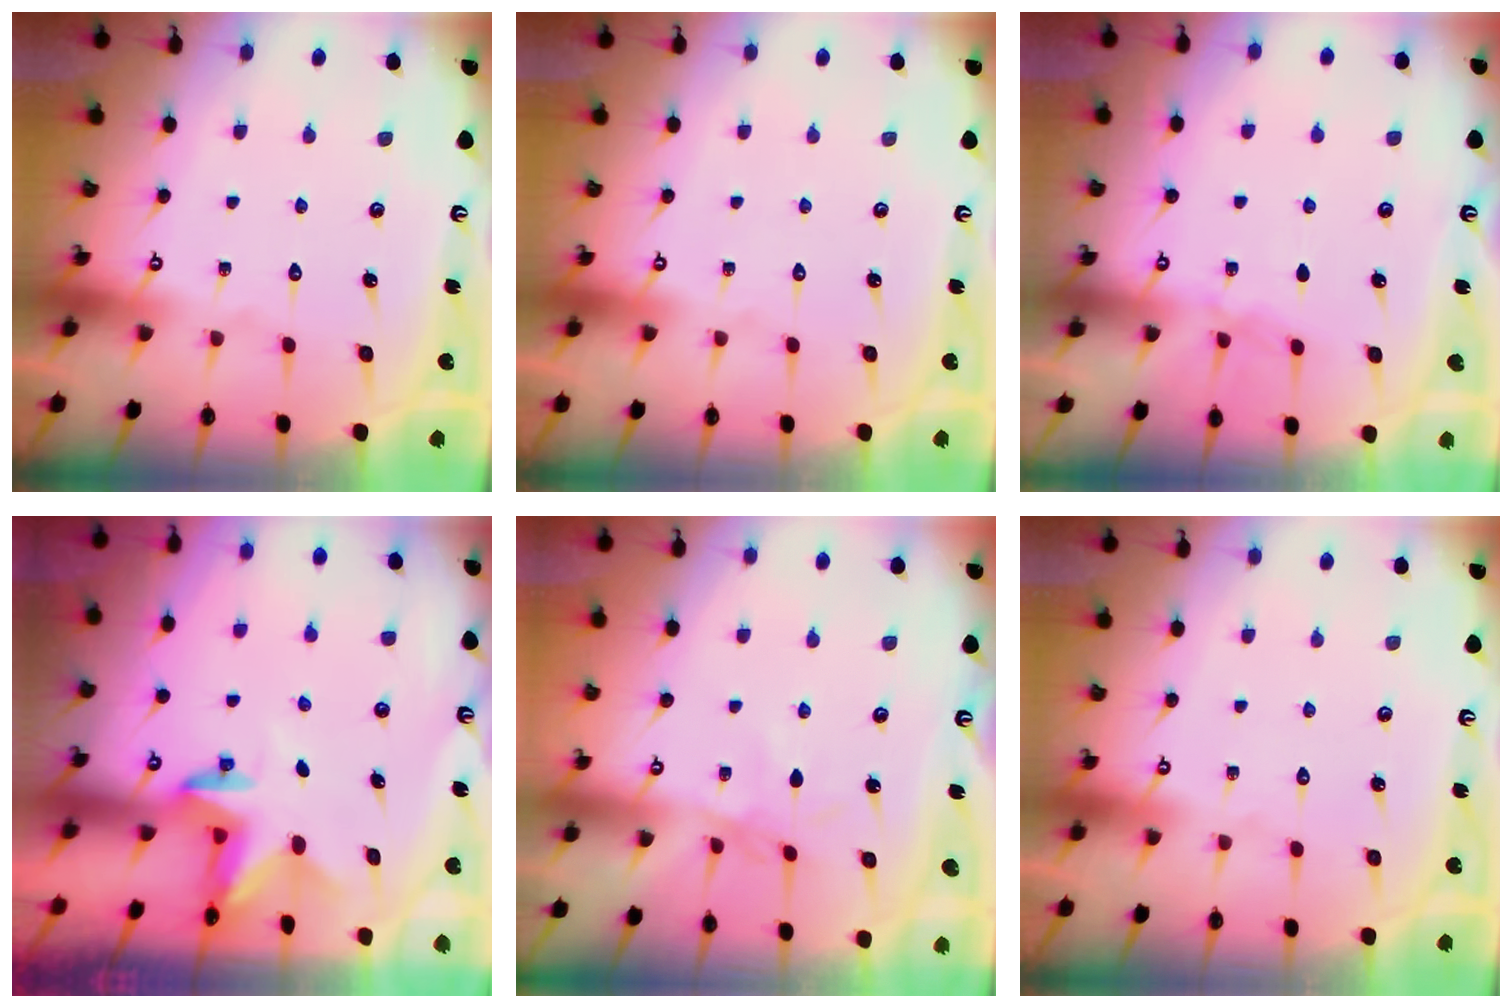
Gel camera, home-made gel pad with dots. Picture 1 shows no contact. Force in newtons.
{"total": 0.0}
{"total": 3.4, "press": 3.4, "slide": 0.5}
{"total": 2.4, "press": 2.3, "slide": 0.4}
{"total": 2.0, "press": 1.9, "slide": 0.4}
{"total": 0.0}